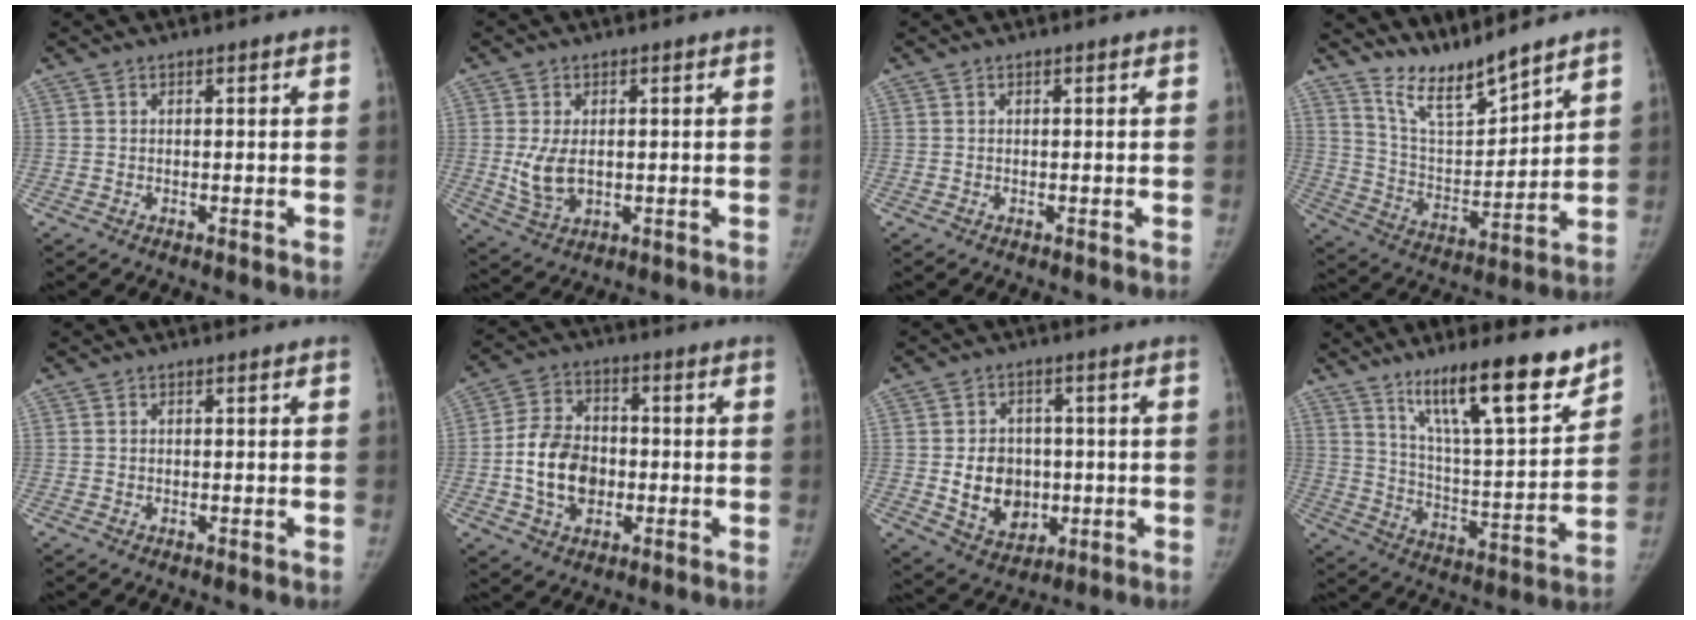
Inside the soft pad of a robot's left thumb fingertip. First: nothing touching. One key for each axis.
{"total": 6.5, "fx": 0.0, "fy": 4.1, "fz": 5.1, "tx": -0.093, "ty": -0.007, "tz": 0.011}
{"total": 0.0}
{"total": 11.3, "fx": 10.2, "fy": 1.6, "fz": 4.5, "tx": -0.066, "ty": -0.077, "tz": 0.203}
{"total": 0.0}
{"total": 12.2, "fx": -1.8, "fy": 8.9, "fz": 8.1, "tx": -0.127, "ty": 0.019, "tz": -0.034}
{"total": 10.7, "fx": -0.9, "fy": 8.6, "fz": 6.2, "tx": -0.062, "ty": -0.002, "tz": 0.000}
{"total": 19.5, "fx": 13.9, "fy": 3.7, "fz": 13.2, "tx": -0.181, "ty": -0.083, "tz": 0.233}